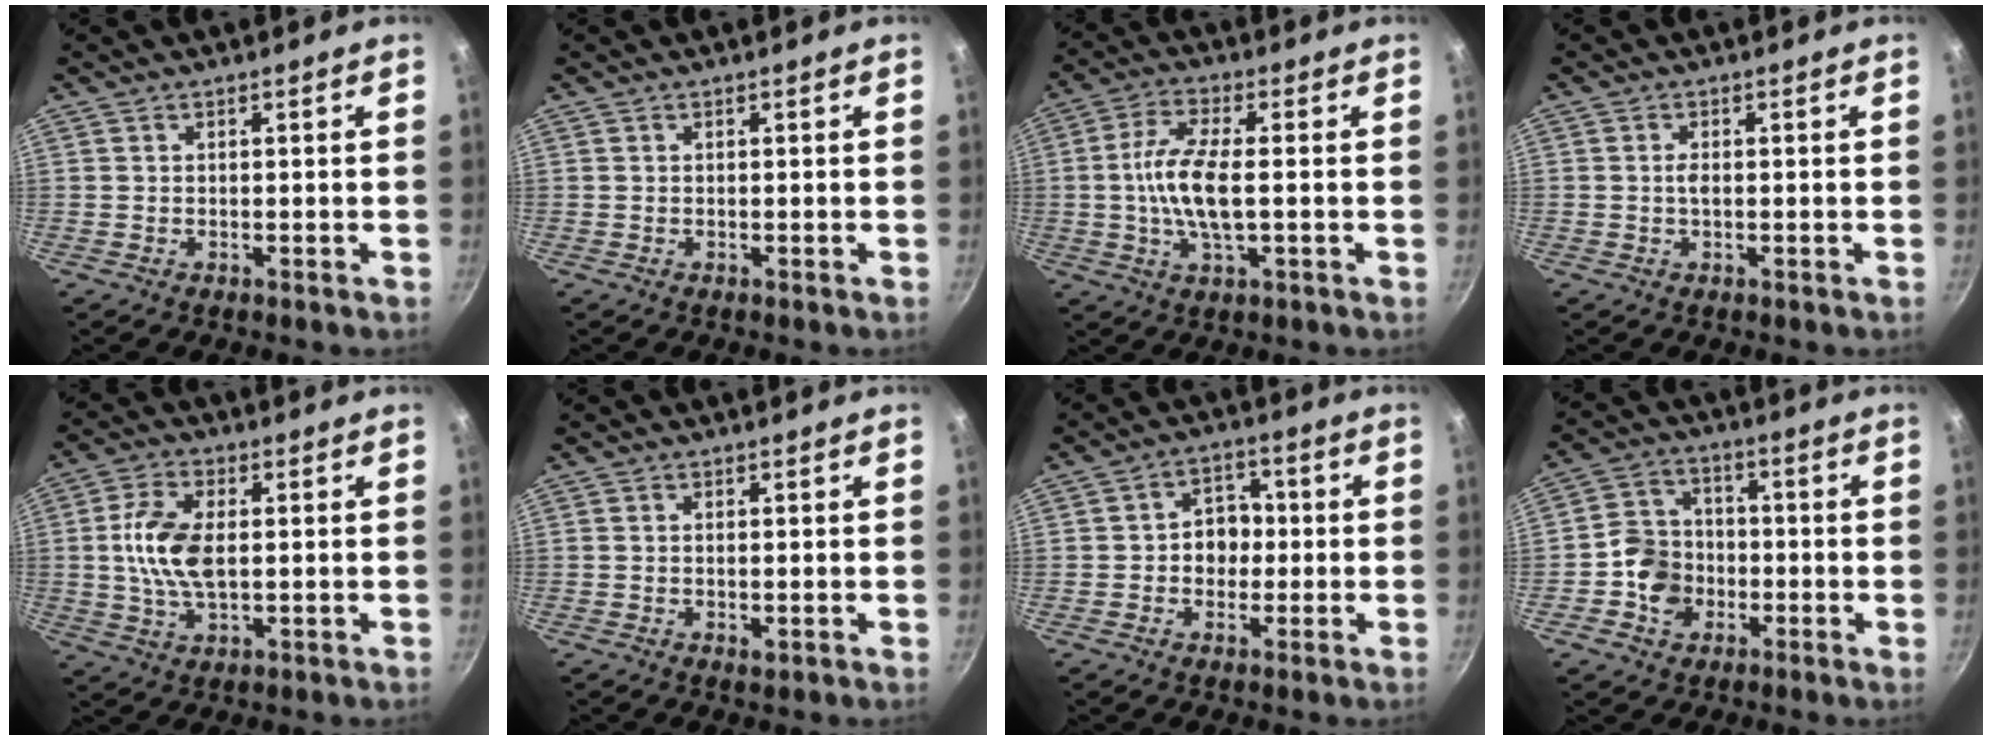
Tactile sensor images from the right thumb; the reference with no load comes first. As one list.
[{"total": 0.0}, {"total": 9.8, "force": [-0.4, 3.4, 9.2], "torque": [-0.193, 0.009, -0.017]}, {"total": 1.5, "force": [-0.1, 0.8, 1.2], "torque": [-0.021, 0.004, -0.002]}, {"total": 9.9, "force": [0.6, 5.5, 8.3], "torque": [-0.161, 0.008, 0.008]}, {"total": 1.2, "force": [-0.1, 0.5, 1.1], "torque": [-0.020, -0.003, -0.003]}, {"total": 6.6, "force": [-0.4, 5.6, 3.6], "torque": [-0.006, 0.014, -0.010]}, {"total": 8.7, "force": [-2.3, 7.6, 3.6], "torque": [-0.038, 0.026, -0.056]}]